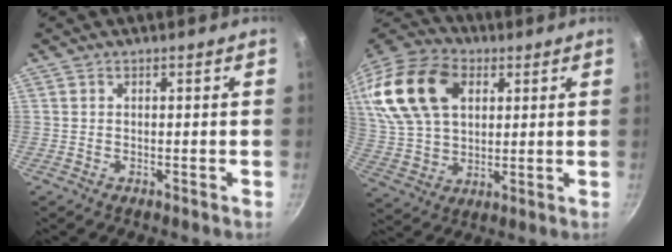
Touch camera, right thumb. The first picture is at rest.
{"total": 22.3, "force": [7.1, 14.9, 15.0], "torque": [-0.282, 0.008, 0.128]}